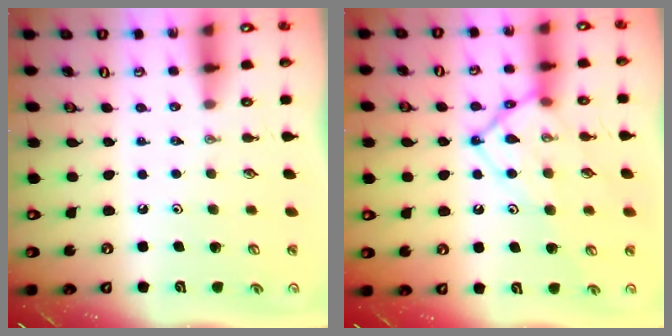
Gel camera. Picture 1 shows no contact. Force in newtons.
{"total": 12.8, "press": 12.7, "slide": 1.5}